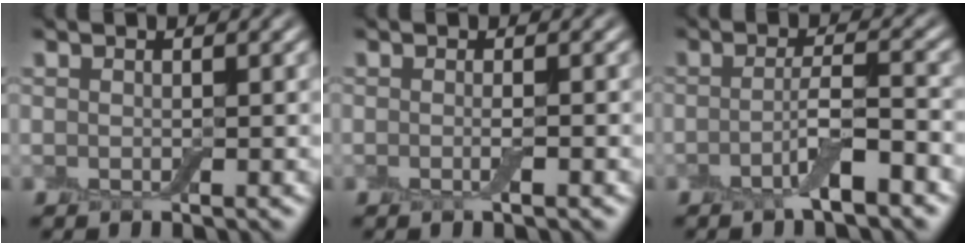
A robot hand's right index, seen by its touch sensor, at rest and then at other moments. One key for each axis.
{"total": 0.7, "fx": -0.4, "fy": -0.1, "fz": 0.6, "tx": -0.009, "ty": -0.005, "tz": -0.006}
{"total": 3.2, "fx": -1.7, "fy": 0.4, "fz": 2.6, "tx": -0.045, "ty": 0.008, "tz": -0.037}